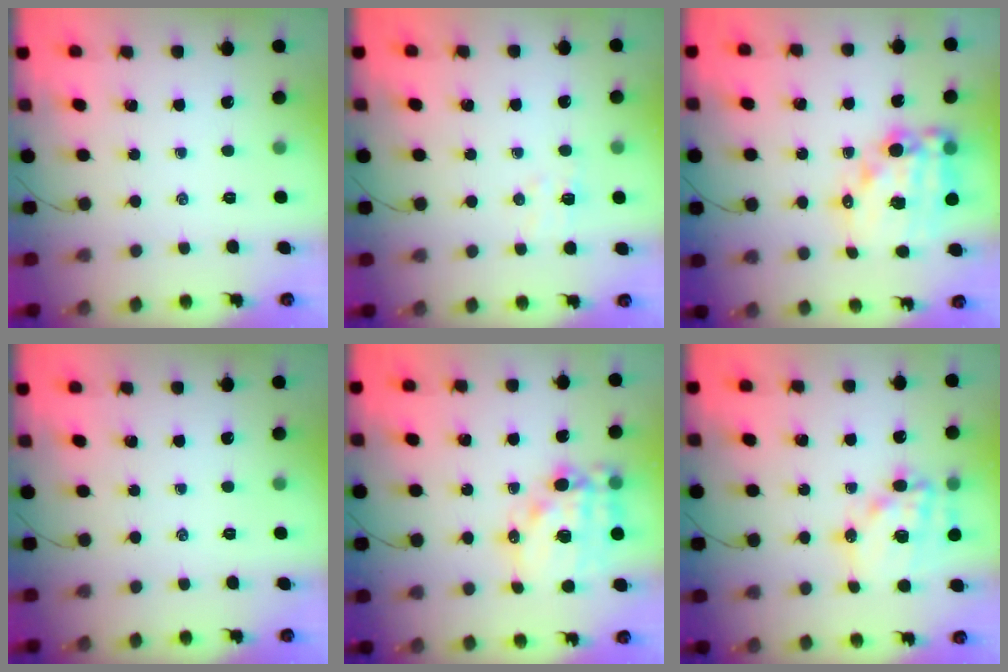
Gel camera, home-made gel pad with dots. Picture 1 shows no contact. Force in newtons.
{"total": 4.5, "press": 4.4, "slide": 1.0}
{"total": 17.1, "press": 16.6, "slide": 4.1}
{"total": 0.0}
{"total": 16.1, "press": 15.7, "slide": 3.9}
{"total": 14.7, "press": 14.3, "slide": 3.3}